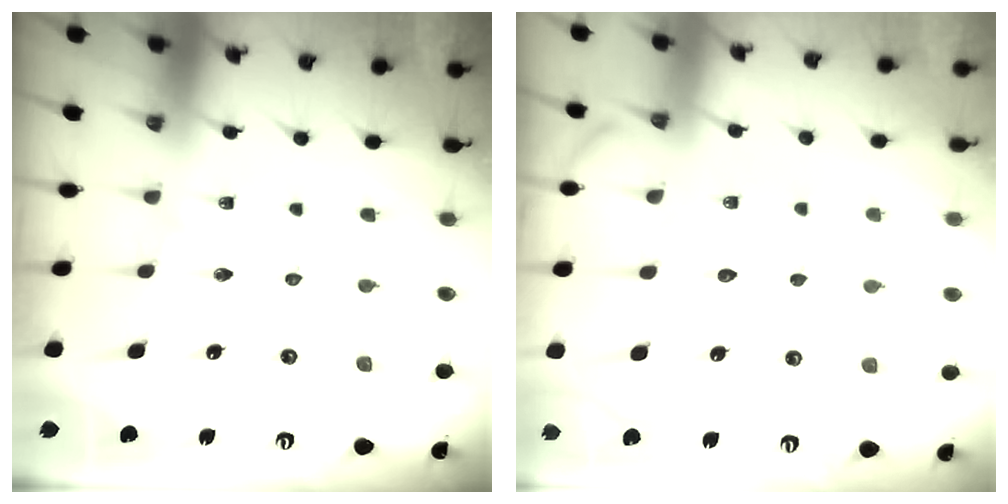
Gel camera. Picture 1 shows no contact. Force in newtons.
{"total": 5.3, "press": 5.3, "slide": 0.6}